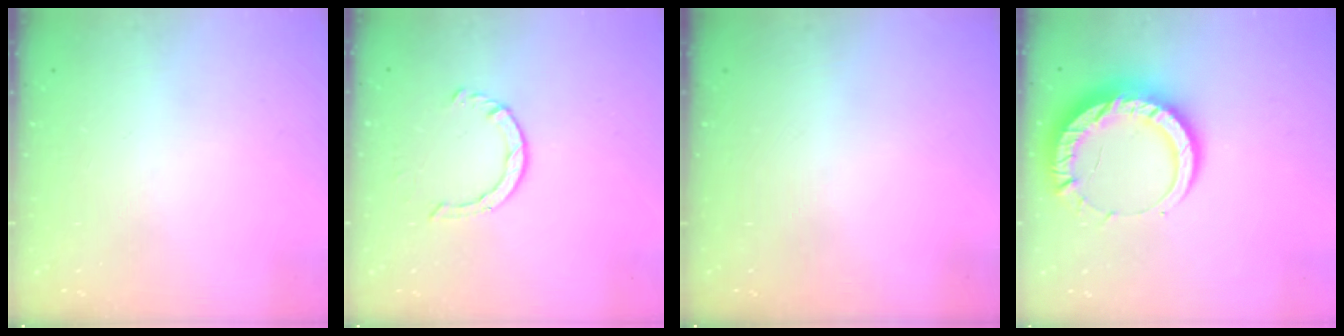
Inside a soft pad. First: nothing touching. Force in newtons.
{"total": 2.9, "press": 2.9, "slide": 0.4}
{"total": 0.0}
{"total": 14.4, "press": 14.4, "slide": 1.3}